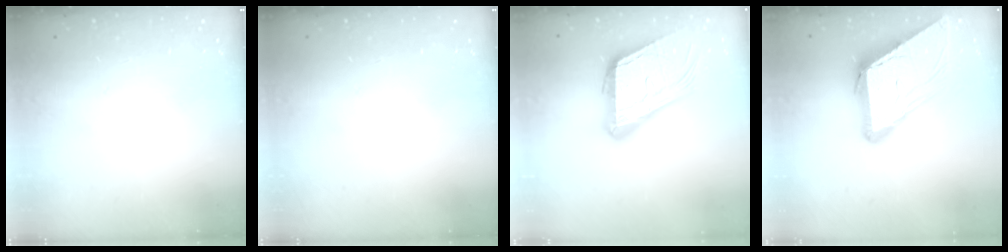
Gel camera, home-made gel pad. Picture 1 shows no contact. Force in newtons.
{"total": 0.0}
{"total": 20.7, "press": 20.5, "slide": 3.2}
{"total": 12.0, "press": 12.0, "slide": 1.2}